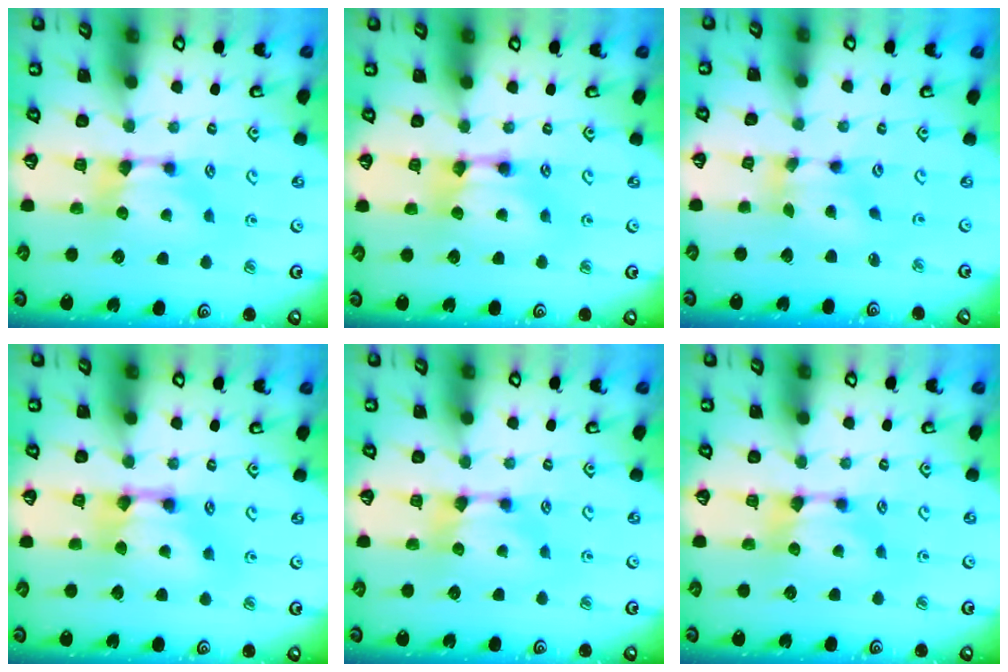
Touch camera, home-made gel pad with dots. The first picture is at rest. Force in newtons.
{"total": 2.2, "press": 2.2, "slide": 0.1}
{"total": 4.0, "press": 3.6, "slide": 1.9}
{"total": 2.6, "press": 2.6, "slide": 0.2}
{"total": 0.0}
{"total": 0.0}